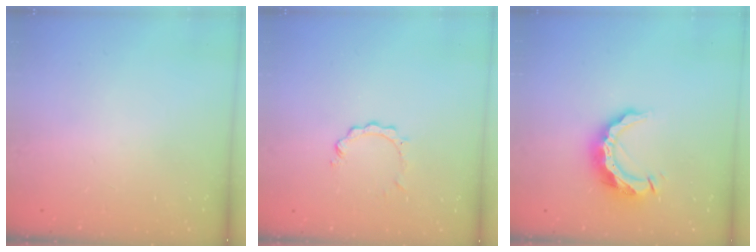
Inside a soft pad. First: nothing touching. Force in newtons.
{"total": 2.1, "press": 2.1, "slide": 0.2}
{"total": 10.5, "press": 10.5, "slide": 0.3}